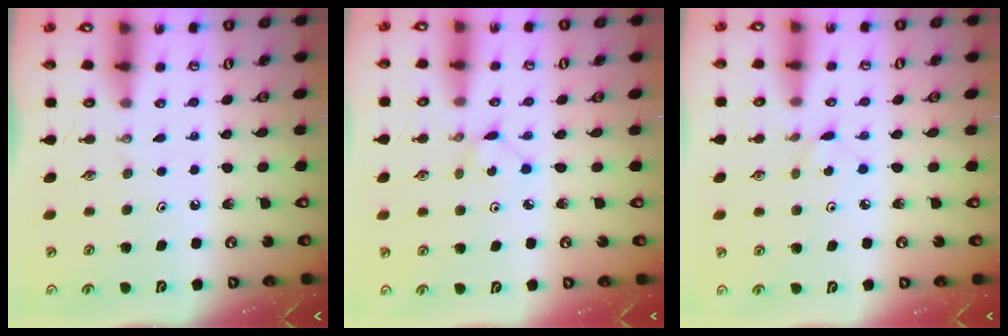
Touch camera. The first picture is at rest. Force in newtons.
{"total": 1.2, "press": 1.2, "slide": 0.1}
{"total": 2.5, "press": 2.5, "slide": 0.3}